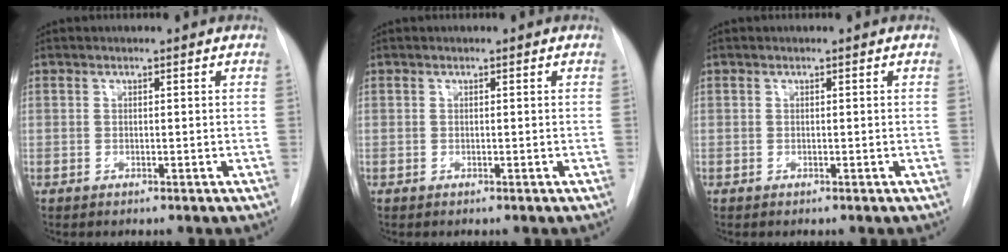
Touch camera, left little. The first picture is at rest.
{"total": 0.0}
{"total": 0.0}